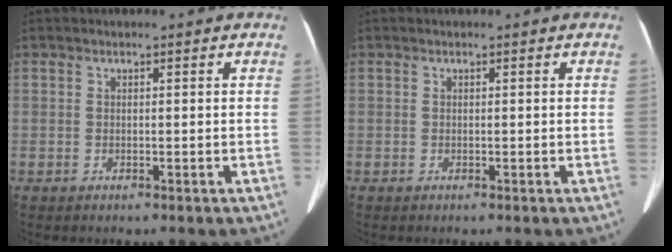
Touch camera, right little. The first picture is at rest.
{"total": 0.0}